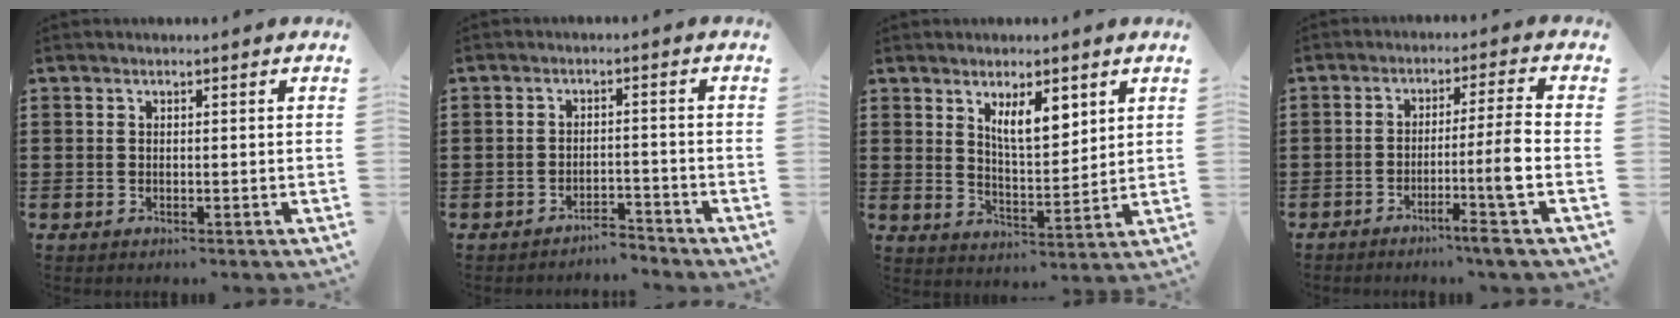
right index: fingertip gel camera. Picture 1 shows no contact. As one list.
[{"total": 3.3, "force": [-3.3, 0.3, -0.1], "torque": [-0.006, 0.001, -0.071]}, {"total": 6.8, "force": [3.7, 2.4, 5.1], "torque": [-0.093, -0.005, 0.061]}, {"total": 7.5, "force": [-2.6, -0.8, 6.9], "torque": [-0.127, -0.013, -0.054]}]